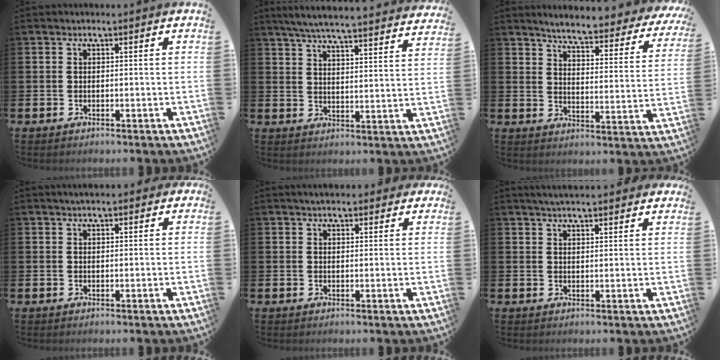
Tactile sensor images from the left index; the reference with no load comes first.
{"total": 6.2, "force": [5.9, 0.1, 1.8], "torque": [-0.048, -0.047, 0.100]}
{"total": 4.6, "force": [4.3, 0.4, 1.6], "torque": [-0.044, -0.041, 0.062]}
{"total": 2.0, "force": [1.7, 0.7, 0.8], "torque": [-0.004, 0.000, 0.028]}
{"total": 2.7, "force": [2.6, 0.8, 0.5], "torque": [-0.001, -0.007, 0.044]}
{"total": 3.5, "force": [3.4, 0.1, 0.8], "torque": [-0.016, -0.012, 0.061]}